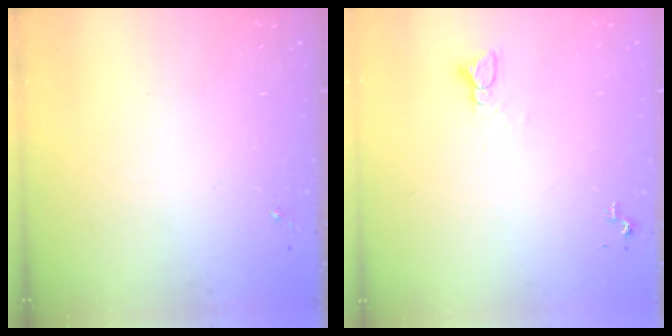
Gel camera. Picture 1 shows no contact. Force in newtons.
{"total": 2.2, "press": 2.2, "slide": 0.1}